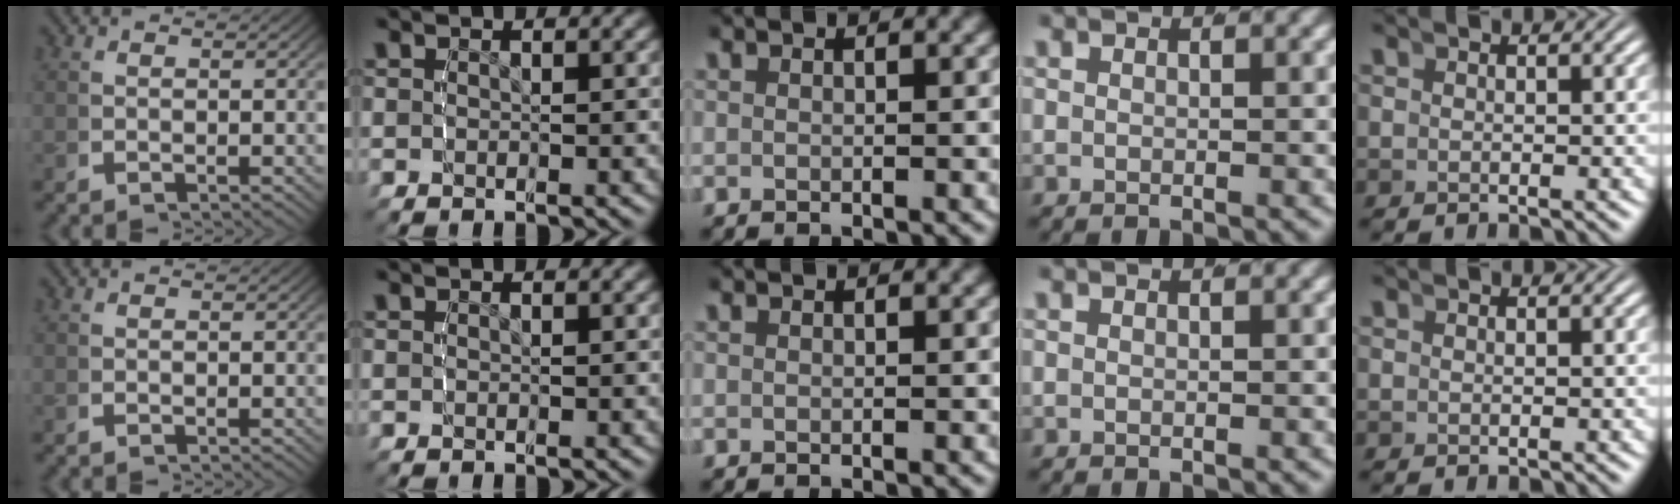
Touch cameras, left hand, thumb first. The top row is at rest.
{}